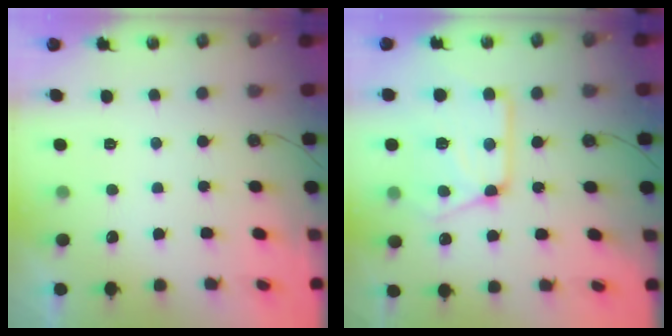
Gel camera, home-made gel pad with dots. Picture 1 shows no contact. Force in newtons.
{"total": 18.5, "press": 18.4, "slide": 1.7}